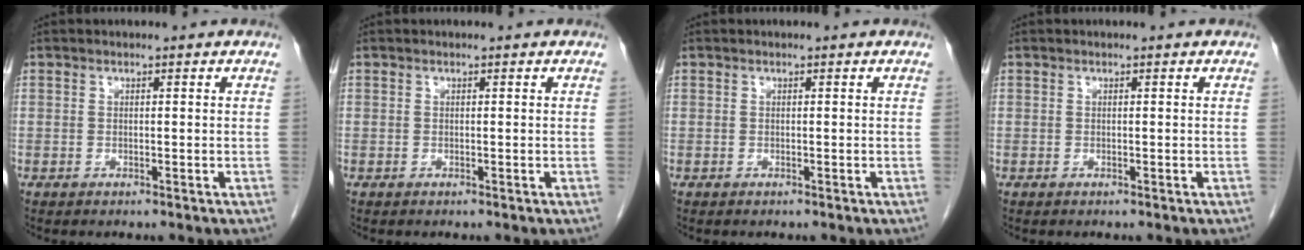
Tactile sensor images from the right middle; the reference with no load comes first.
{"total": 0.0}
{"total": 0.0}
{"total": 0.0}